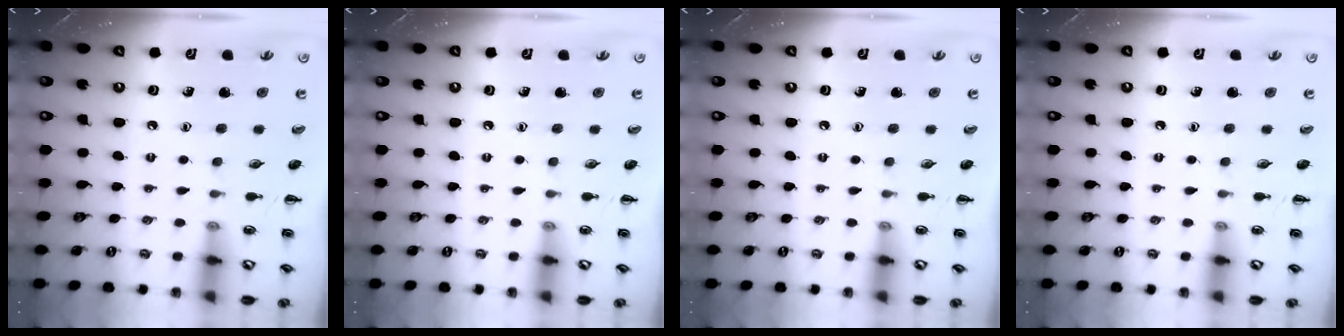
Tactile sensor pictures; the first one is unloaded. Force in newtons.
{"total": 0.0}
{"total": 0.0}
{"total": 0.0}